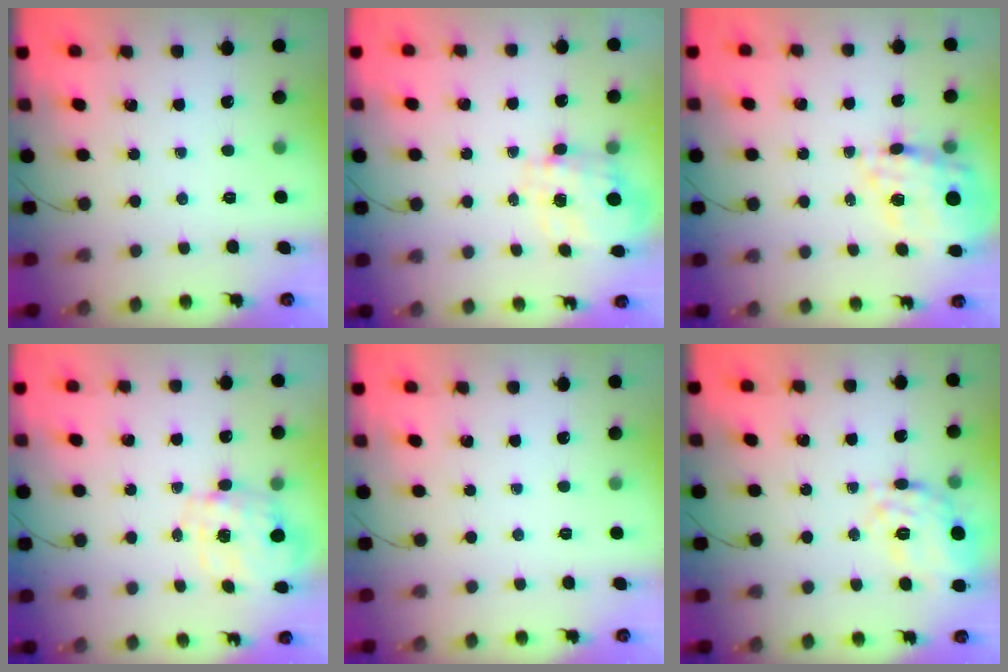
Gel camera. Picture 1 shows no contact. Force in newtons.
{"total": 3.5, "press": 3.4, "slide": 1.1}
{"total": 18.4, "press": 18.0, "slide": 4.0}
{"total": 2.7, "press": 2.6, "slide": 0.8}
{"total": 0.0}
{"total": 13.5, "press": 13.5, "slide": 1.3}